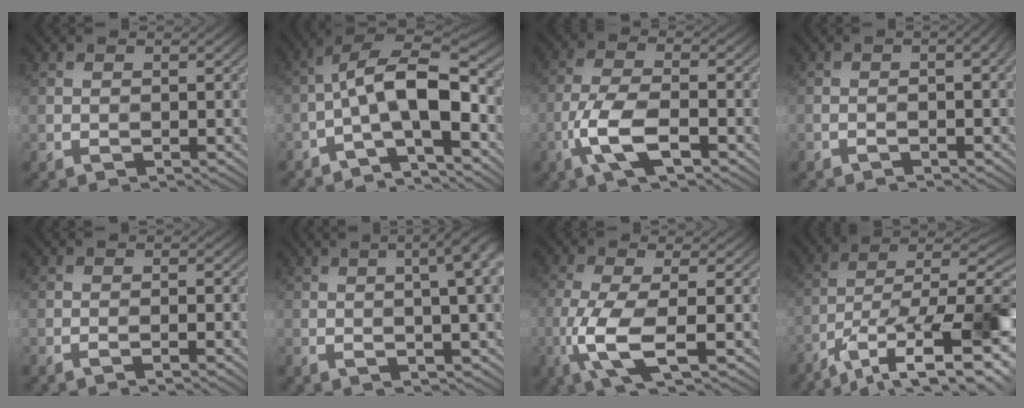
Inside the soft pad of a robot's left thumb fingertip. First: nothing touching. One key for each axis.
{"total": 12.1, "fx": -3.3, "fy": 4.1, "fz": 10.9, "tx": -0.180, "ty": 0.010, "tz": -0.051}
{"total": 6.9, "fx": -3.0, "fy": 2.6, "fz": 5.7, "tx": -0.123, "ty": 0.003, "tz": -0.063}
{"total": 3.5, "fx": -1.6, "fy": 0.6, "fz": 3.0, "tx": -0.033, "ty": 0.008, "tz": -0.024}
{"total": 1.2, "fx": -0.8, "fy": 0.1, "fz": 0.9, "tx": -0.005, "ty": 0.004, "tz": -0.018}
{"total": 8.4, "fx": 1.0, "fy": 2.2, "fz": 8.1, "tx": -0.083, "ty": 0.019, "tz": 0.029}
{"total": 6.1, "fx": -1.3, "fy": 1.6, "fz": 5.8, "tx": -0.121, "ty": 0.002, "tz": -0.039}
{"total": 16.9, "fx": -7.8, "fy": 6.6, "fz": 13.5, "tx": -0.224, "ty": -0.020, "tz": -0.112}